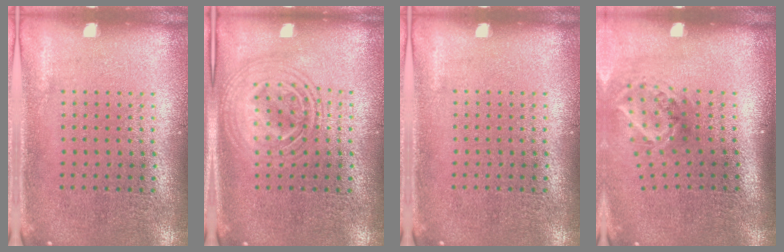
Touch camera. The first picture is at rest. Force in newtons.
{"total": 2.9, "press": 2.9, "slide": 0.4}
{"total": 0.0}
{"total": 1.9, "press": 1.2, "slide": 1.5}